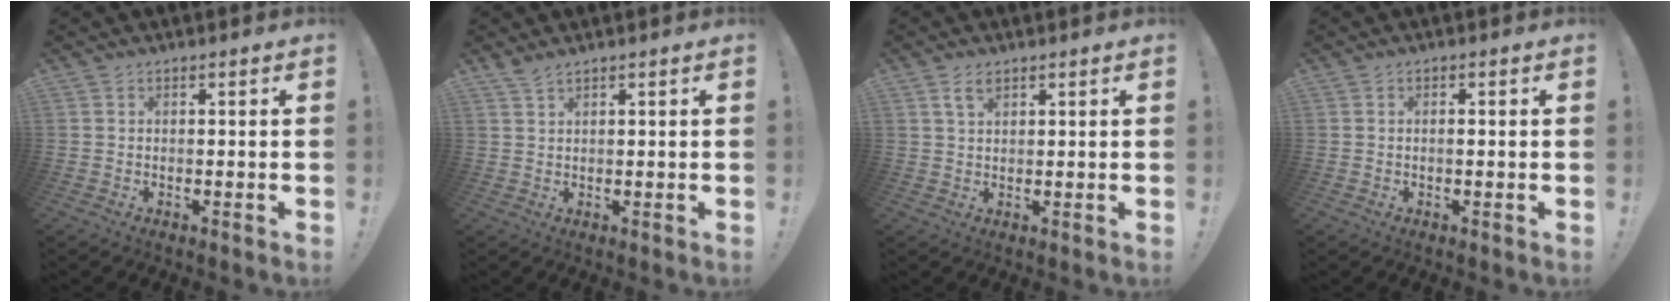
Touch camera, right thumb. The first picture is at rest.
{"total": 2.1, "force": [1.7, 0.3, 1.1], "torque": [-0.024, -0.009, 0.032]}
{"total": 3.4, "force": [2.0, 1.4, 2.4], "torque": [-0.041, -0.004, 0.035]}
{"total": 1.0, "force": [-0.3, 0.1, 0.9], "torque": [-0.010, -0.002, -0.008]}